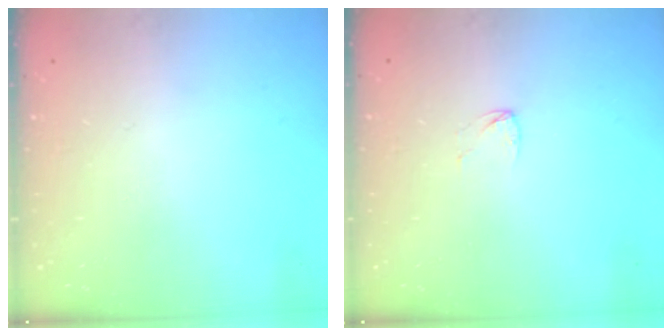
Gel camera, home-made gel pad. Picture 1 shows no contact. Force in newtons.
{"total": 2.8, "press": 2.8, "slide": 0.2}